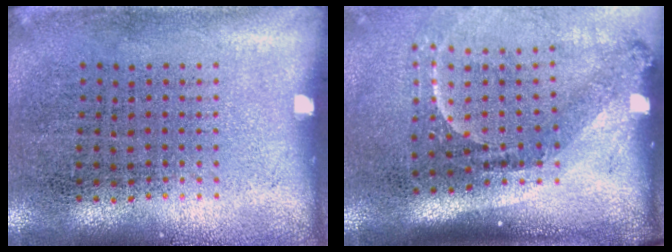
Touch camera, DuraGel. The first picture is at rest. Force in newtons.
{"total": 2.2, "press": 1.5, "slide": 1.6}